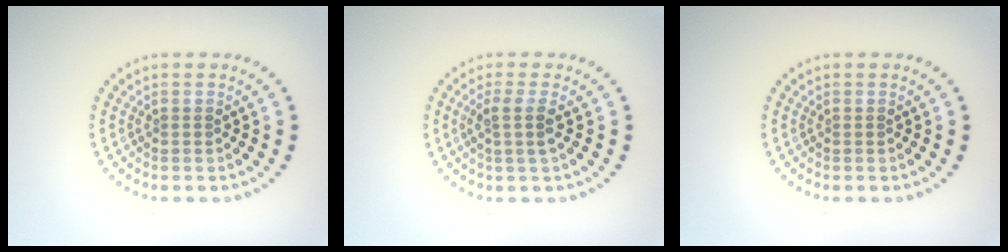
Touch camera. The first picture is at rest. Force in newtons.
{"total": 2.0, "press": 1.6, "slide": 1.2}
{"total": 0.0}